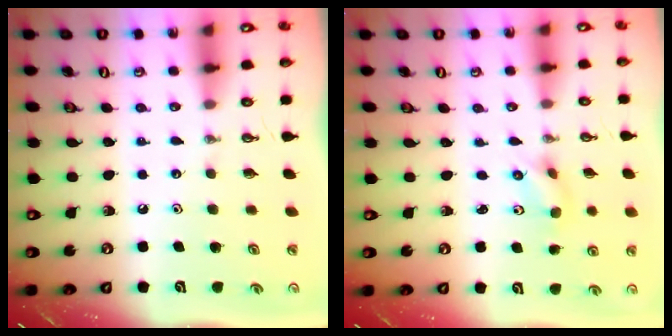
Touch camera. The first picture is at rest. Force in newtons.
{"total": 1.9, "press": 1.7, "slide": 0.7}